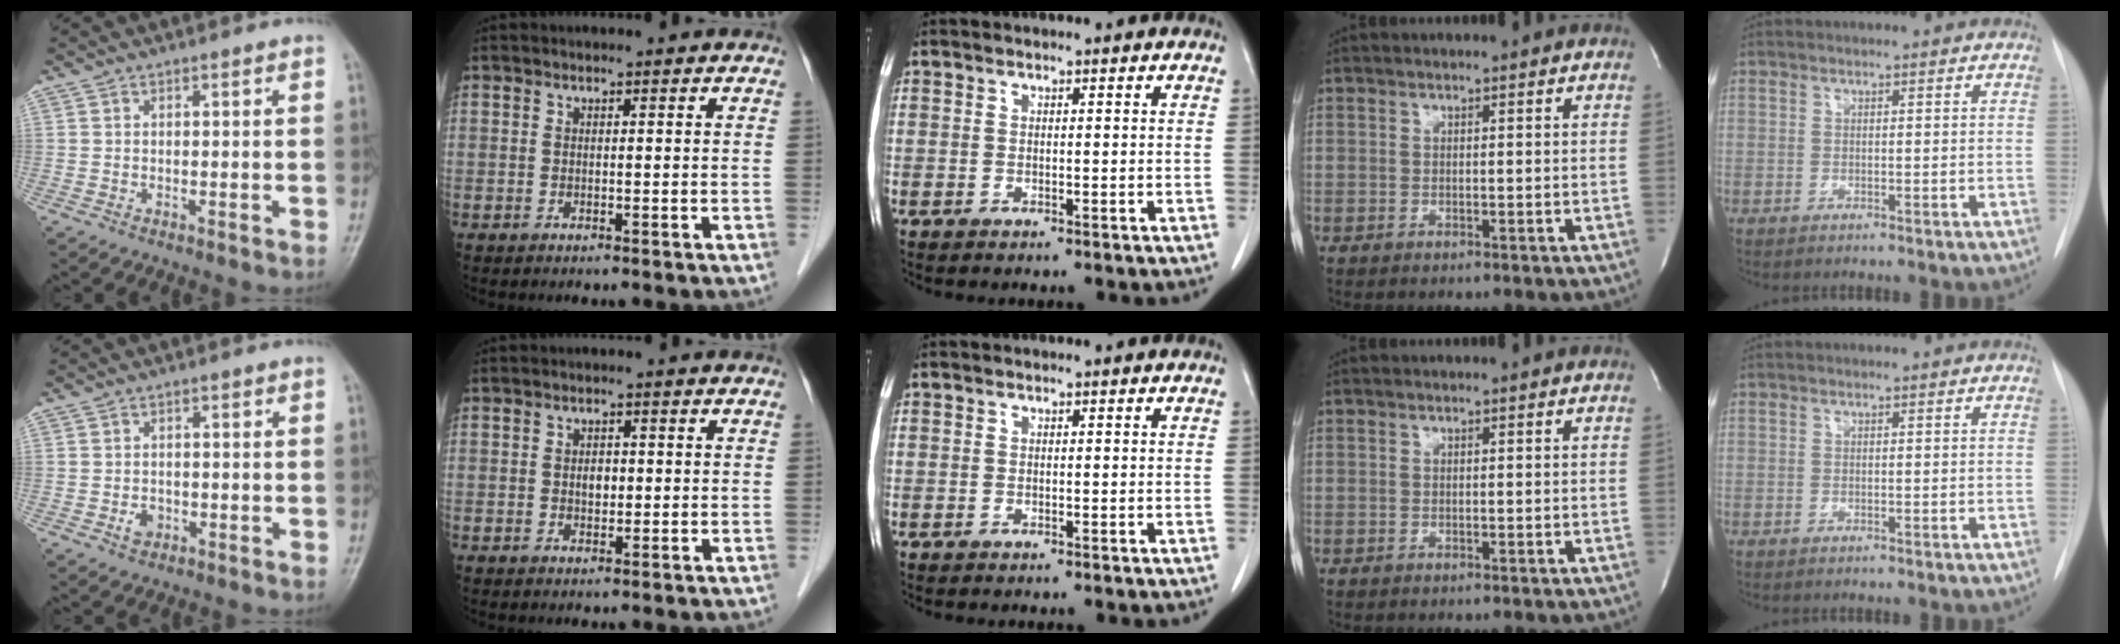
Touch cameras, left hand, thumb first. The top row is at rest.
{"thumb": {"total": 2.7, "force": [-1.0, 2.1, 1.3], "torque": [-0.013, 0.005, -0.014]}, "index": {"total": 1.8, "force": [0.0, 1.2, 1.3], "torque": [-0.021, 0.002, 0.002]}}